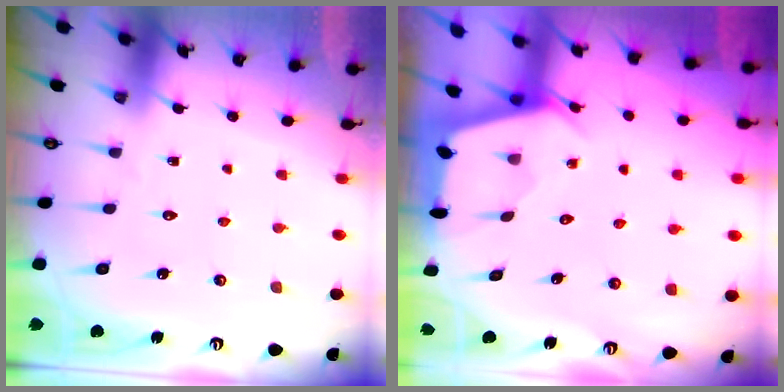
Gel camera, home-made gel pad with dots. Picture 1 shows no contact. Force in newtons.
{"total": 2.4, "press": 2.4, "slide": 0.3}